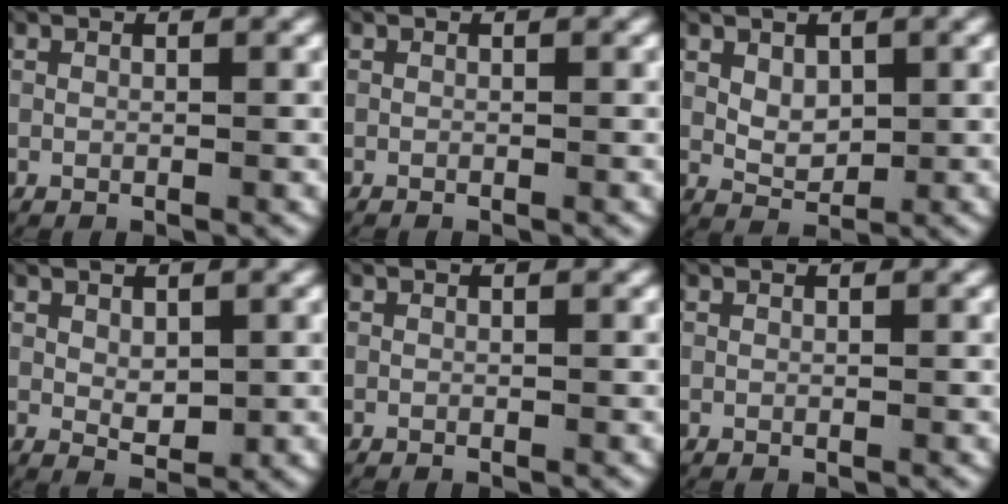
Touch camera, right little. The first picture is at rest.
{"total": 0.0}
{"total": 2.5, "force": [0.7, 1.8, 1.5], "torque": [-0.037, -0.016, 0.025]}
{"total": 2.0, "force": [0.3, 1.2, 1.6], "torque": [-0.036, -0.018, 0.017]}
{"total": 0.0}
{"total": 0.0}